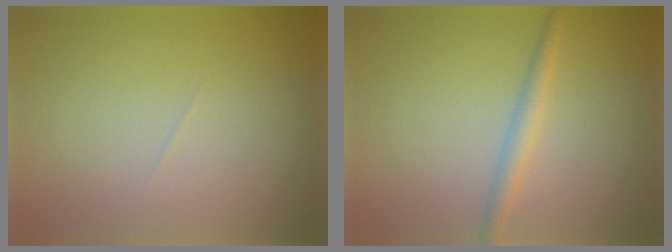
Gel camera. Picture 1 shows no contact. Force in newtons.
{"total": 2.1, "press": 2.1, "slide": 0.1}